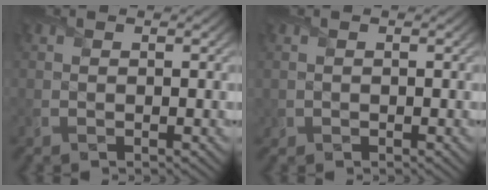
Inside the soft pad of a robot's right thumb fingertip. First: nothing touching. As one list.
[{"total": 0.7, "force": [-0.1, 0.7, 0.0], "torque": [0.001, -0.006, -0.002]}]